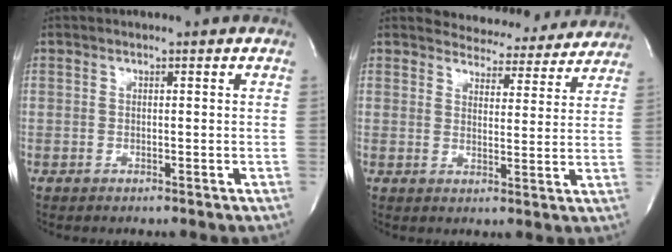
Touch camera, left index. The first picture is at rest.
{"total": 10.9, "force": [10.4, 3.2, 0.8], "torque": [0.008, -0.008, 0.116]}